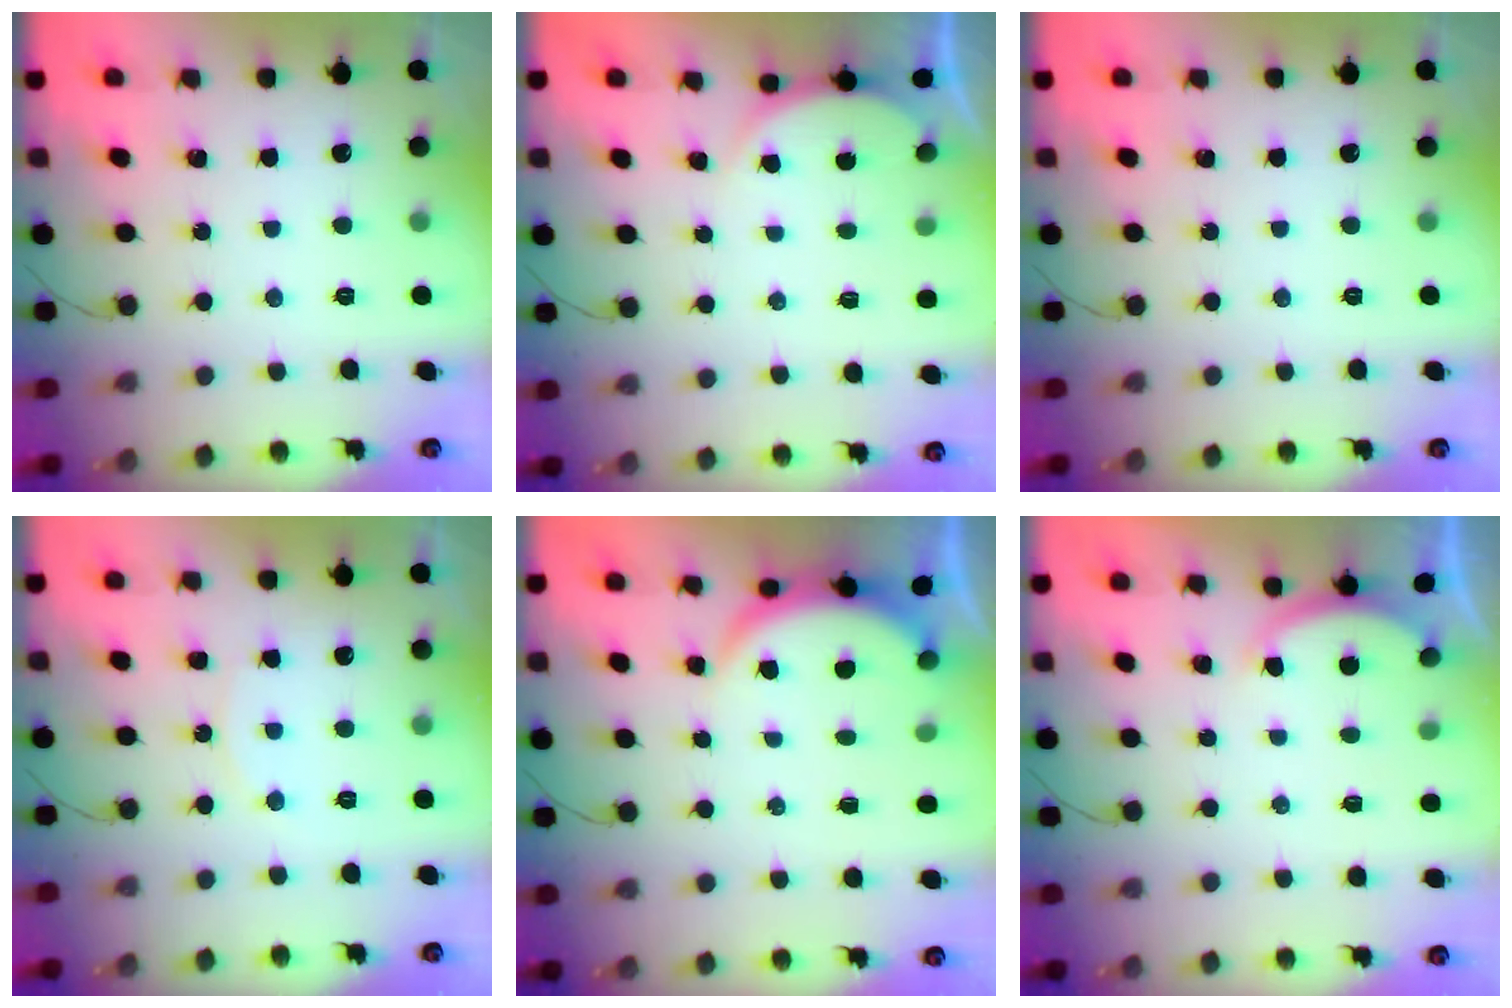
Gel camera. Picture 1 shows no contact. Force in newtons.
{"total": 2.3, "press": 2.2, "slide": 0.6}
{"total": 0.0}
{"total": 5.8, "press": 5.7, "slide": 0.5}
{"total": 4.1, "press": 4.1, "slide": 0.5}
{"total": 1.9, "press": 1.8, "slide": 0.5}